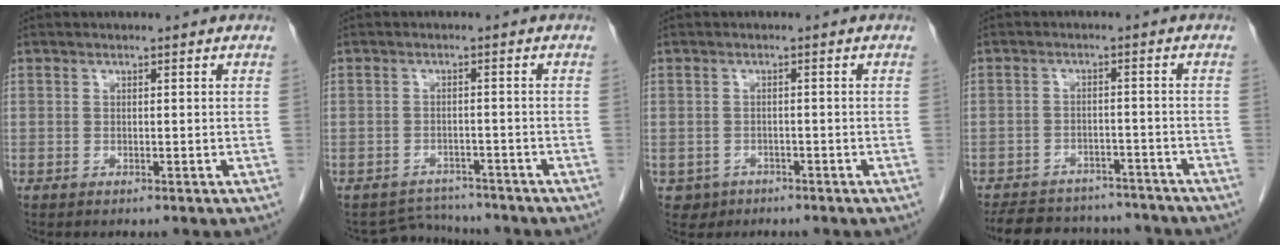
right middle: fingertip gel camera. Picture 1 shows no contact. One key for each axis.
{"total": 4.1, "fx": -3.8, "fy": 0.8, "fz": -1.1, "tx": 0.016, "ty": 0.009, "tz": -0.057}
{"total": 2.2, "fx": -1.2, "fy": 1.8, "fz": 0.0, "tx": -0.003, "ty": 0.008, "tz": -0.017}
{"total": 14.1, "fx": -12.7, "fy": 4.9, "fz": 3.8, "tx": -0.070, "ty": 0.009, "tz": -0.164}